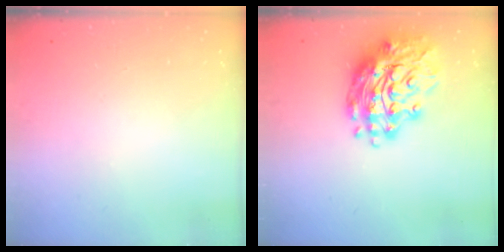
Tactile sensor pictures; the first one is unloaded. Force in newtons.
{"total": 16.6, "press": 16.5, "slide": 1.7}